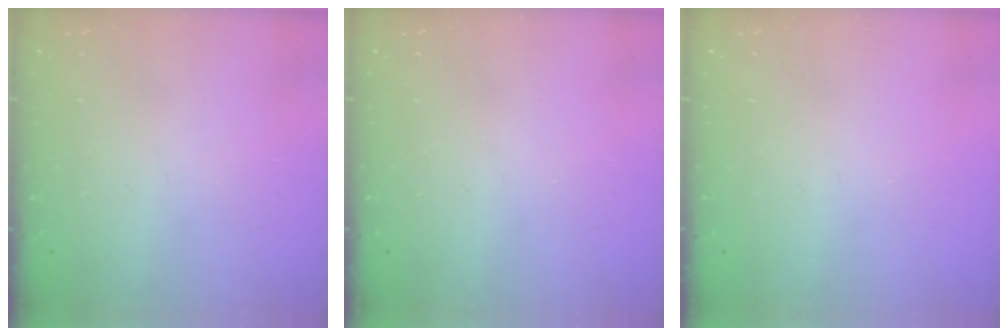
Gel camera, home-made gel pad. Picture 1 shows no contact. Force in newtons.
{"total": 0.0}
{"total": 0.0}